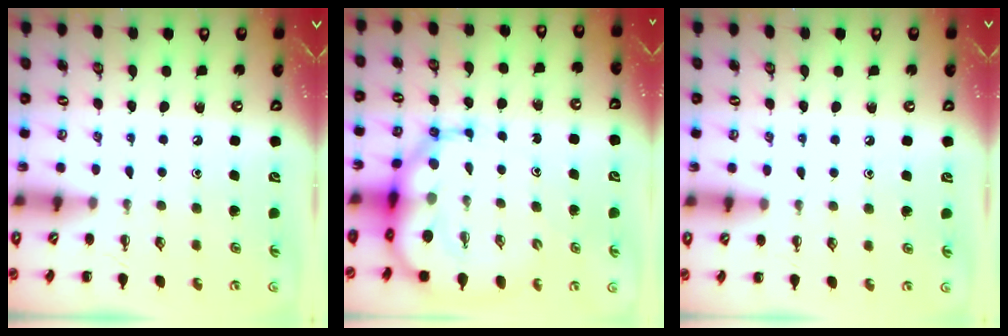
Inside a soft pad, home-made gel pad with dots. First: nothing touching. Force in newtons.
{"total": 11.7, "press": 11.1, "slide": 3.5}
{"total": 7.4, "press": 6.9, "slide": 2.6}